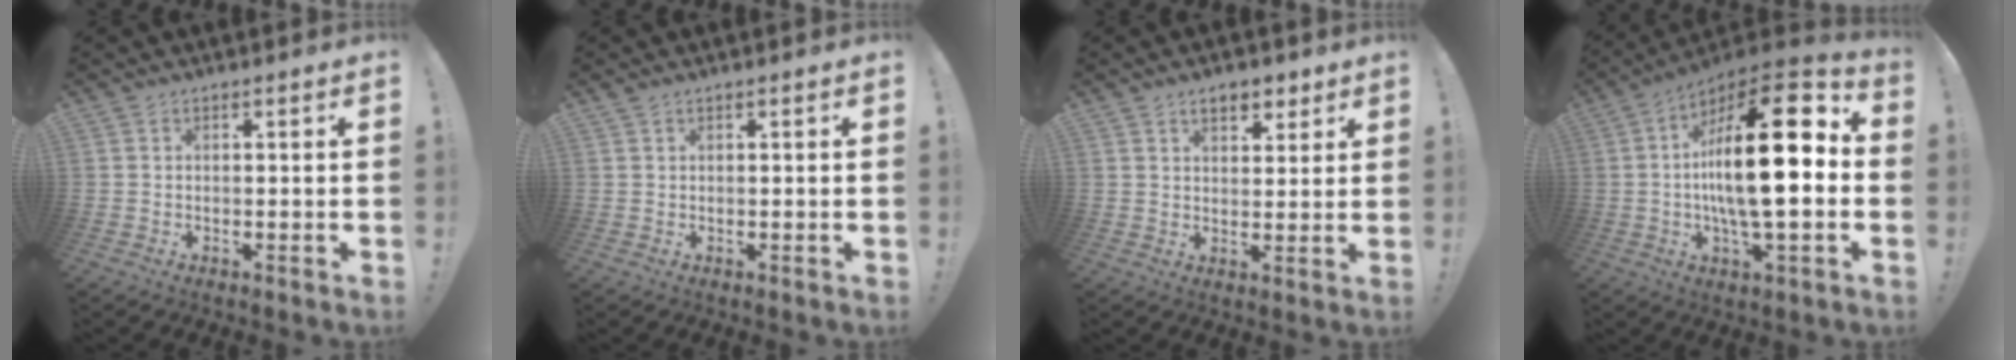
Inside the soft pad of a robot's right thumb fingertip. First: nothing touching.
{"total": 0.6, "force": [0.5, 0.1, 0.2], "torque": [-0.005, 0.001, 0.010]}
{"total": 6.1, "force": [3.9, 3.4, 3.2], "torque": [-0.041, -0.013, 0.069]}
{"total": 23.1, "force": [0.9, 6.9, 22.0], "torque": [-0.363, -0.009, 0.000]}